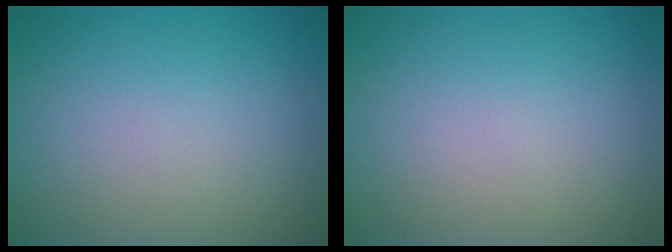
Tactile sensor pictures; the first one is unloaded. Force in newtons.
{"total": 0.0}